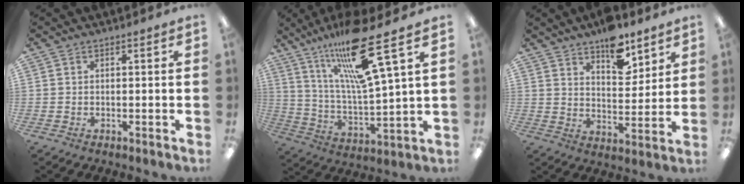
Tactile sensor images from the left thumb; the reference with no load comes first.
{"total": 21.0, "force": [13.9, 3.4, 15.4], "torque": [-0.290, -0.063, 0.217]}
{"total": 10.5, "force": [8.0, 4.7, 4.9], "torque": [-0.057, -0.050, 0.138]}